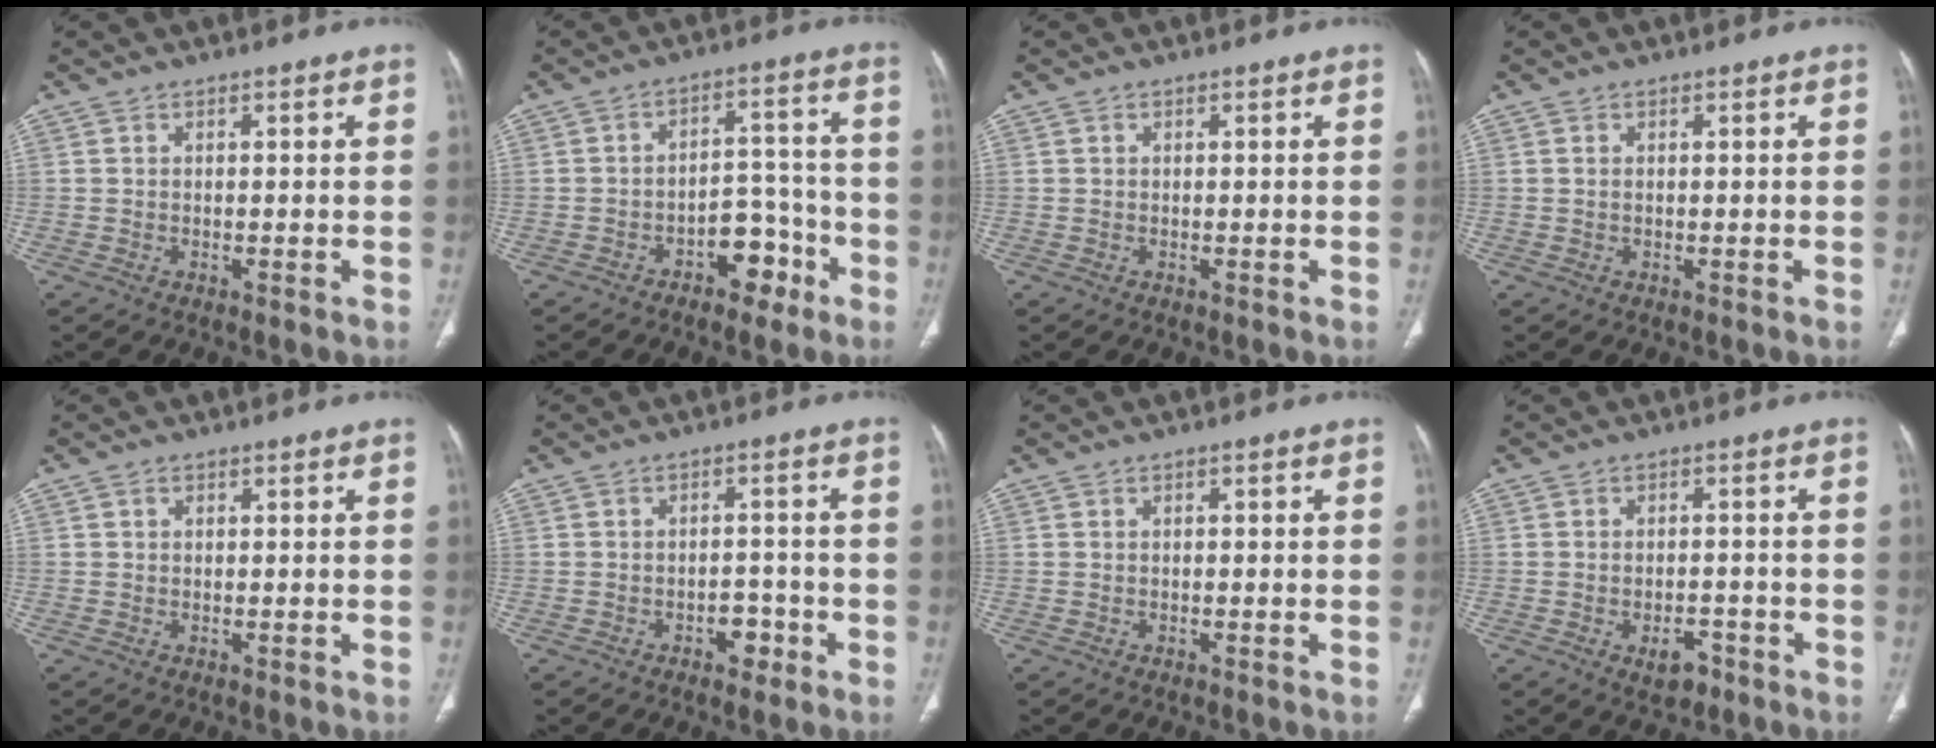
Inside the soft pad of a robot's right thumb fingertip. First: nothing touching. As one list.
[{"total": 8.0, "force": [-4.4, 4.9, 4.6], "torque": [-0.035, 0.052, -0.063]}, {"total": 0.0}, {"total": 0.0}, {"total": 0.7, "force": [0.2, 0.6, 0.2], "torque": [0.000, 0.001, 0.004]}, {"total": 3.8, "force": [-1.9, 2.4, 2.2], "torque": [-0.013, 0.019, -0.025]}, {"total": 0.0}, {"total": 4.2, "force": [-2.2, 2.4, 2.6], "torque": [-0.029, 0.013, -0.029]}]